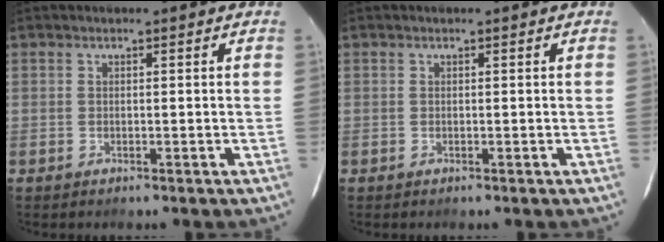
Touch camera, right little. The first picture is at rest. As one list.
[{"total": 0.0}]